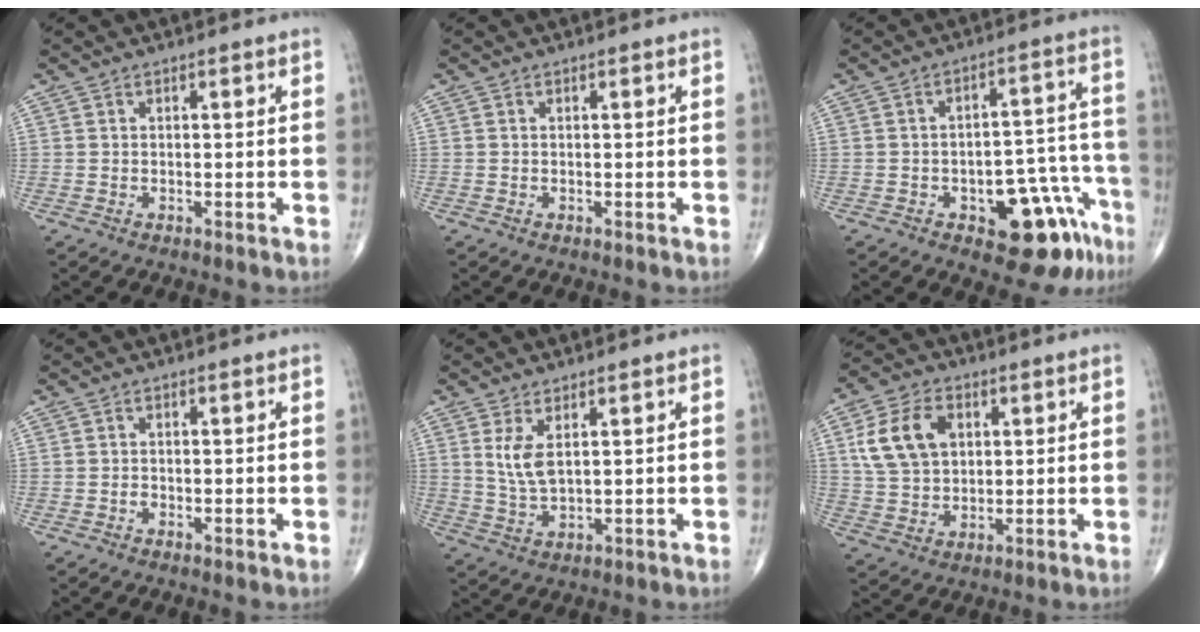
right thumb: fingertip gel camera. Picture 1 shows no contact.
{"total": 0.0}
{"total": 13.7, "force": [-7.4, 6.3, 9.6], "torque": [-0.075, 0.064, -0.091]}
{"total": 0.8, "force": [-0.3, 0.5, 0.6], "torque": [-0.008, 0.000, -0.007]}
{"total": 5.1, "force": [1.8, 2.1, 4.3], "torque": [-0.088, -0.014, 0.047]}
{"total": 11.7, "force": [3.3, 8.3, 7.6], "torque": [-0.128, 0.002, 0.063]}